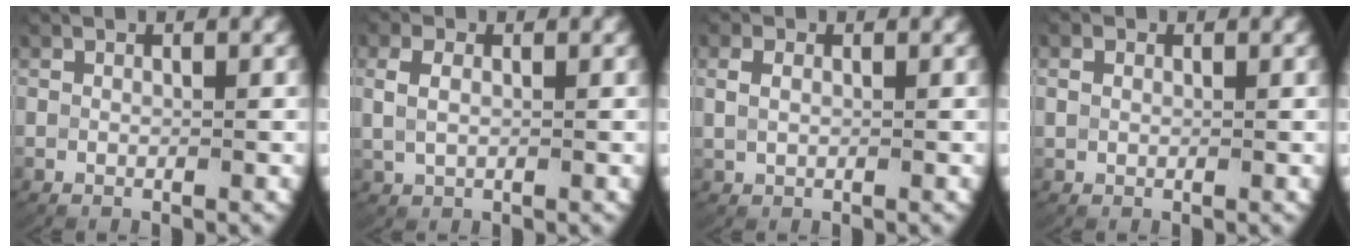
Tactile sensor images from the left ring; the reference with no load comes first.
{"total": 2.7, "force": [0.6, 2.0, 1.7], "torque": [-0.049, -0.001, 0.015]}
{"total": 1.5, "force": [0.5, 1.1, 1.0], "torque": [-0.027, -0.001, 0.014]}
{"total": 1.0, "force": [0.4, 0.8, 0.6], "torque": [-0.012, -0.002, 0.013]}